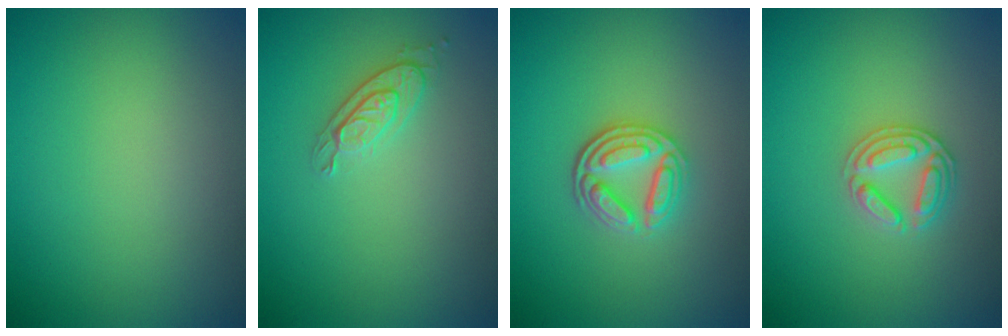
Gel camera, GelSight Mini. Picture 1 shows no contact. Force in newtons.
{"total": 2.1, "press": 1.9, "slide": 0.8}
{"total": 3.6, "press": 3.2, "slide": 1.8}
{"total": 2.6, "press": 2.5, "slide": 0.6}